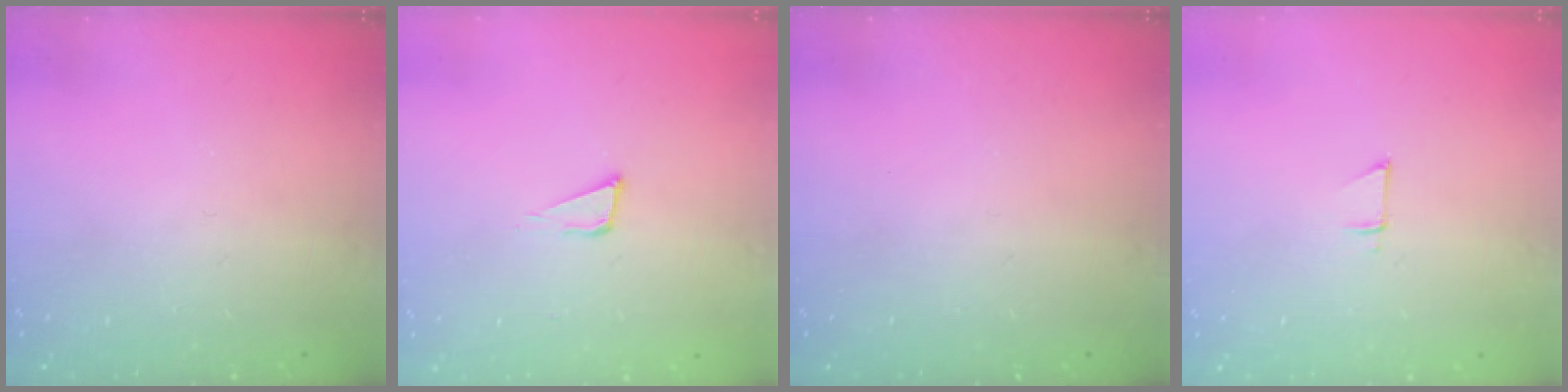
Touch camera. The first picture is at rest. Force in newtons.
{"total": 3.1, "press": 3.0, "slide": 0.9}
{"total": 0.0}
{"total": 3.5, "press": 3.4, "slide": 0.4}